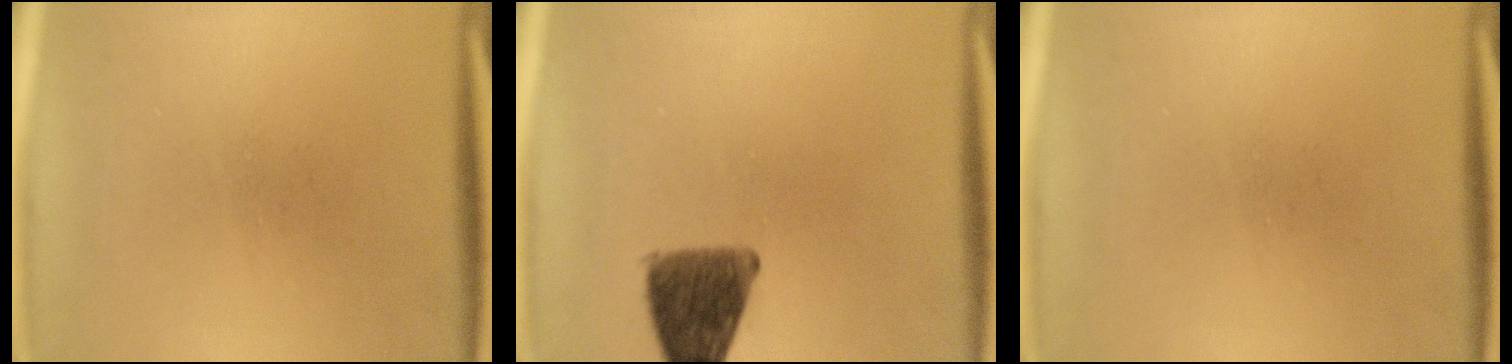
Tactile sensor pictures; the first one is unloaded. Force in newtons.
{"total": 9.2}
{"total": 0.0}